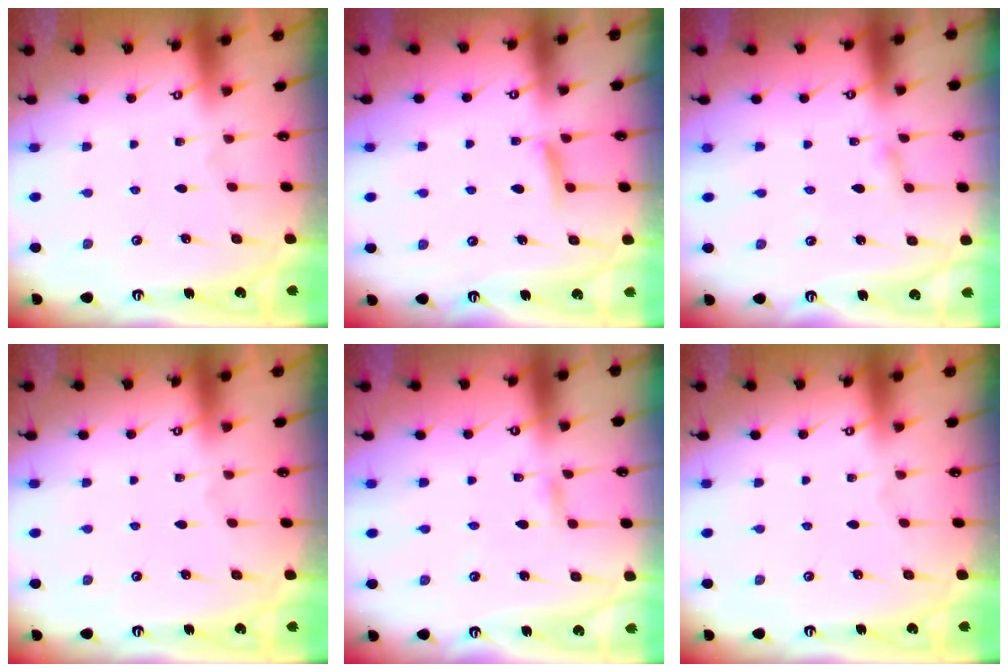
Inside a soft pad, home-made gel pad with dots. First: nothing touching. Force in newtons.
{"total": 6.9, "press": 6.8, "slide": 0.8}
{"total": 1.7, "press": 1.7, "slide": 0.2}
{"total": 0.0}
{"total": 2.7, "press": 2.7, "slide": 0.2}
{"total": 0.0}